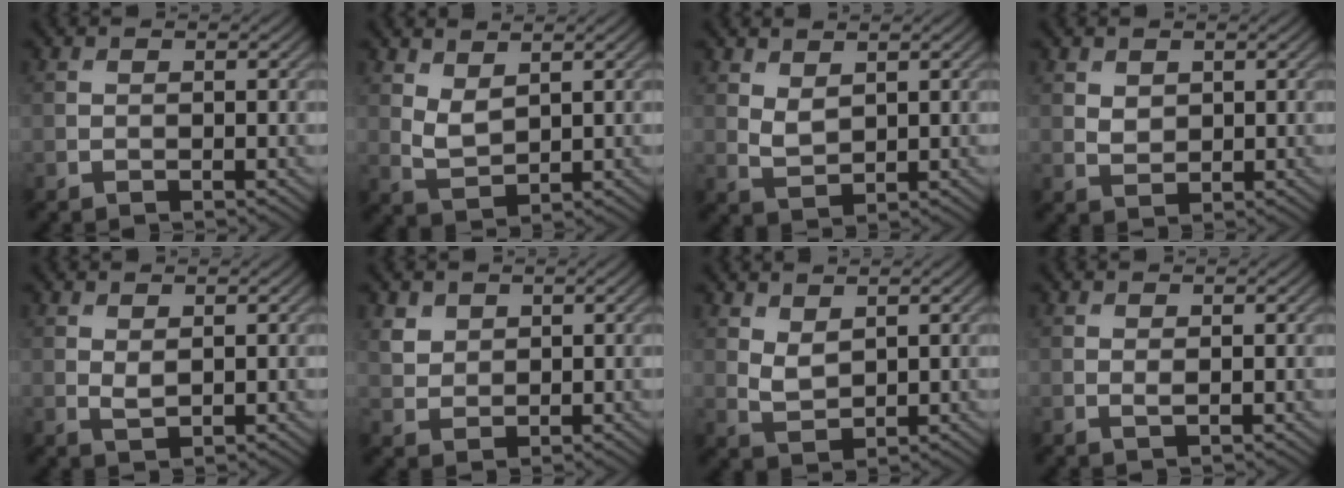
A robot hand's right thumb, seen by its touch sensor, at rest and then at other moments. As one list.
[{"total": 3.3, "force": [2.0, 1.5, 2.1], "torque": [-0.054, -0.006, 0.047]}, {"total": 2.5, "force": [1.6, 1.2, 1.5], "torque": [-0.039, -0.006, 0.037]}, {"total": 1.8, "force": [1.1, 1.2, 0.8], "torque": [-0.022, -0.004, 0.025]}, {"total": 1.4, "force": [0.8, 0.5, 1.0], "torque": [-0.026, -0.005, 0.019]}, {"total": 2.8, "force": [1.7, 2.0, 0.9], "torque": [-0.029, -0.006, 0.038]}, {"total": 2.8, "force": [1.8, 1.3, 1.7], "torque": [-0.044, -0.006, 0.042]}, {"total": 0.6, "force": [0.3, 0.1, 0.6], "torque": [-0.013, -0.002, 0.004]}]